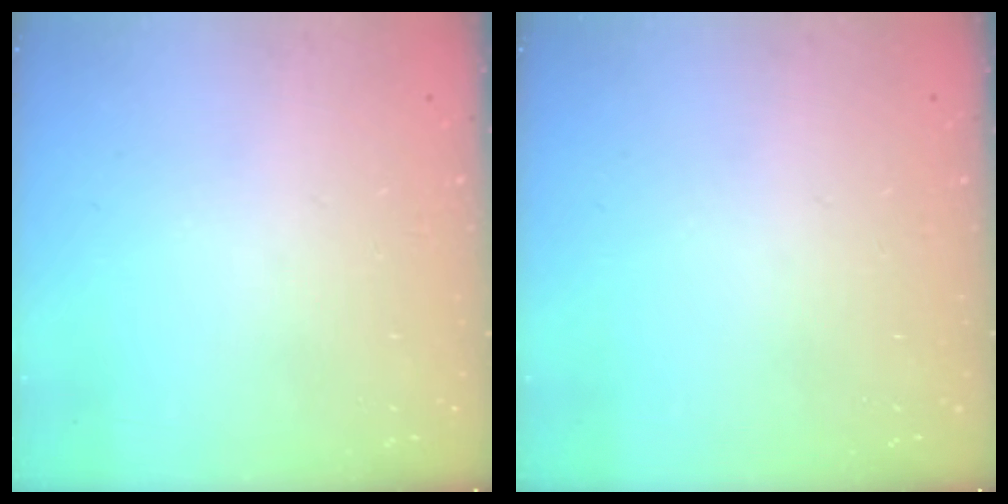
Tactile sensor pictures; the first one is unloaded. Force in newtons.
{"total": 0.0}